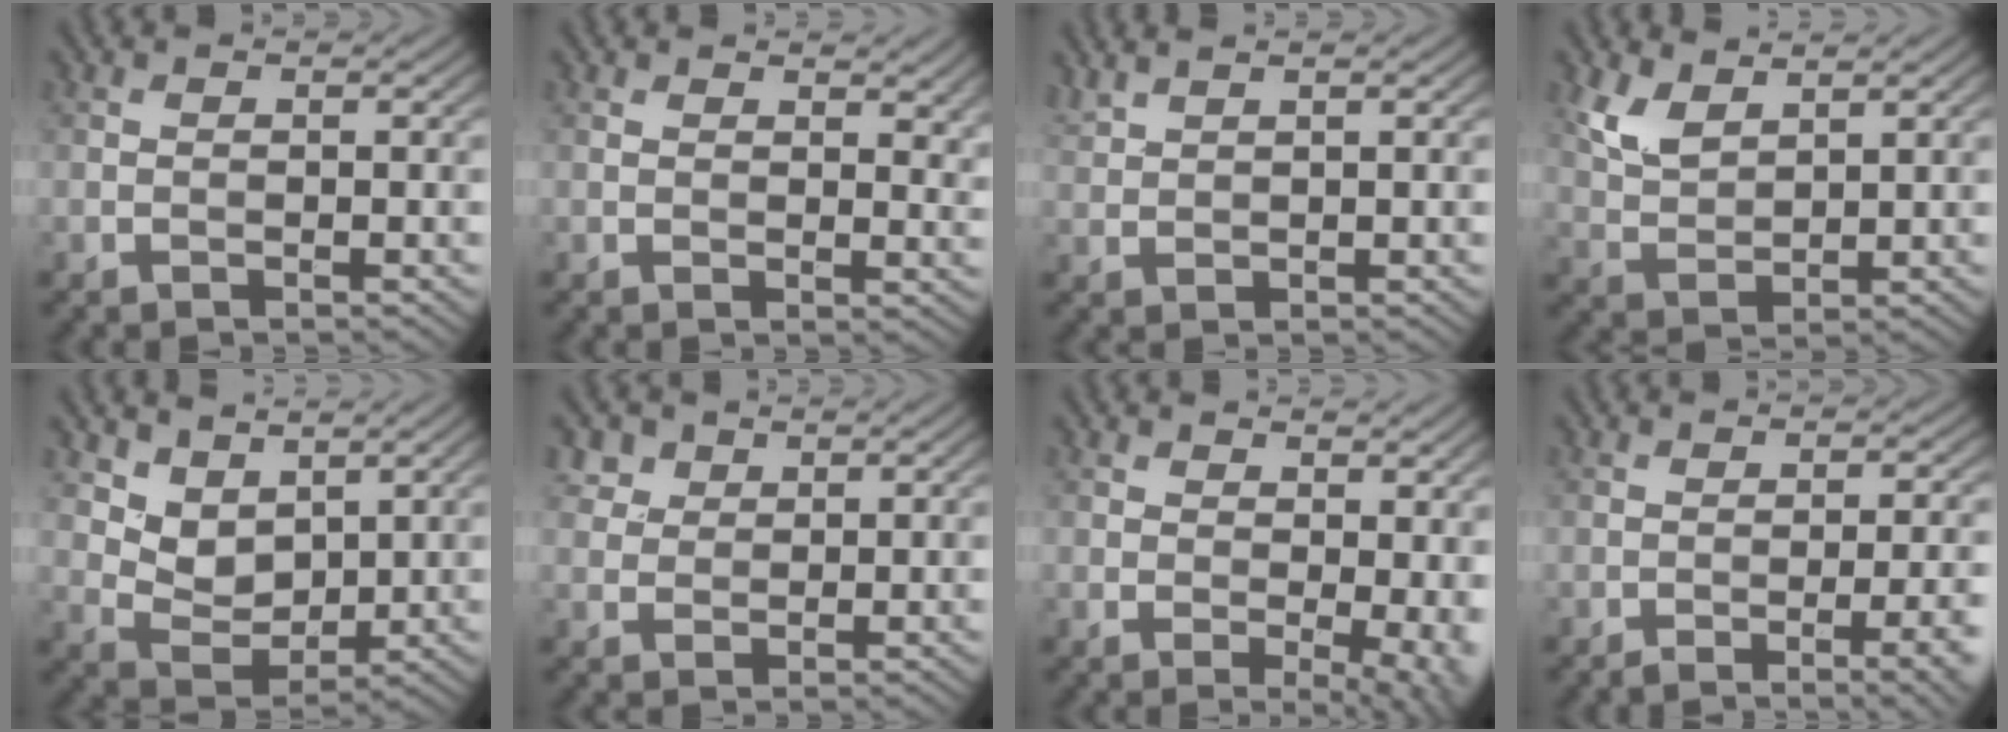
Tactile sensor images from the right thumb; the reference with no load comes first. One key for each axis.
{"total": 3.9, "fx": 2.4, "fy": 1.8, "fz": 2.4, "tx": -0.035, "ty": -0.001, "tz": 0.043}
{"total": 1.8, "fx": 1.6, "fy": 0.2, "fz": 0.6, "tx": -0.022, "ty": 0.005, "tz": 0.041}
{"total": 4.6, "fx": 2.9, "fy": 2.0, "fz": 2.8, "tx": -0.077, "ty": 0.001, "tz": 0.067}
{"total": 5.6, "fx": 3.6, "fy": 3.5, "fz": 2.5, "tx": -0.074, "ty": -0.021, "tz": 0.072}
{"total": 3.4, "fx": 2.1, "fy": 2.4, "fz": 1.1, "tx": -0.034, "ty": -0.008, "tz": 0.053}
{"total": 7.1, "fx": 1.2, "fy": 3.5, "fz": 6.0, "tx": -0.082, "ty": -0.007, "tz": 0.030}
{"total": 5.3, "fx": -2.6, "fy": 1.2, "fz": 4.5, "tx": -0.058, "ty": 0.005, "tz": -0.036}